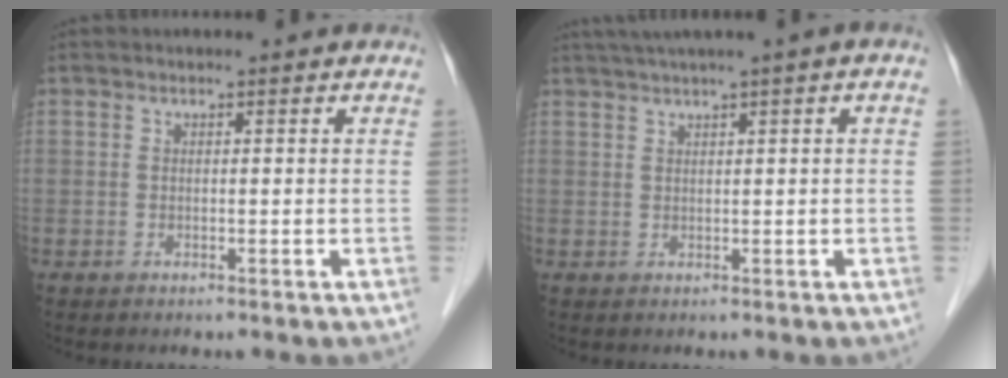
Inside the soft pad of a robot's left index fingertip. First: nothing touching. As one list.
[{"total": 4.9, "force": [3.0, -0.8, 3.7], "torque": [-0.067, 0.022, 0.055]}]